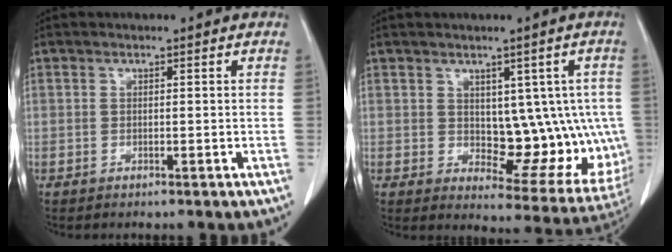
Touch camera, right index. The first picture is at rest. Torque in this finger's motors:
{"motor_torque": [0.07, 0.22, 0.03, 0.02]}